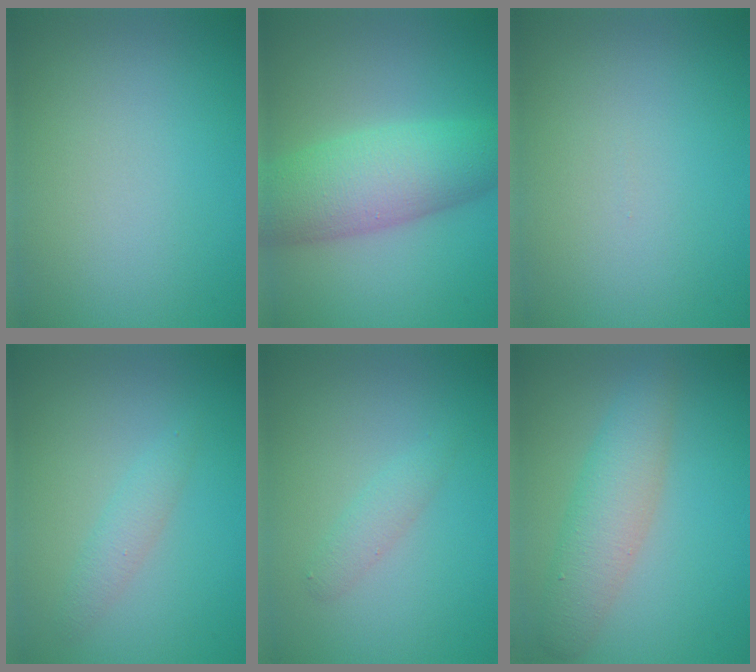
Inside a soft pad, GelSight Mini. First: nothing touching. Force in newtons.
{"total": 7.3, "press": 7.3, "slide": 0.2}
{"total": 0.0}
{"total": 1.6, "press": 1.6, "slide": 0.0}
{"total": 1.4, "press": 1.4, "slide": 0.0}
{"total": 4.5, "press": 4.5, "slide": 0.1}